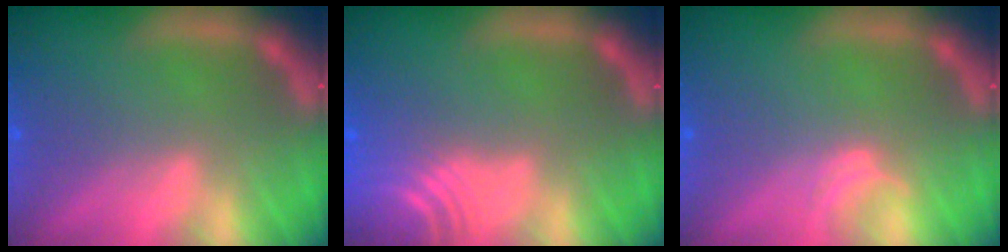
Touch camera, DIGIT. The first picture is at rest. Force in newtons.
{"total": 9.6}
{"total": 1.0}